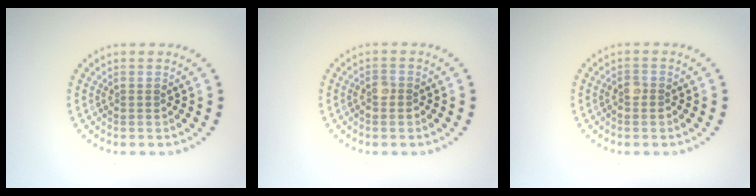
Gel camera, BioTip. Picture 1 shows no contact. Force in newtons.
{"total": 1.1, "press": 1.0, "slide": 0.5}
{"total": 1.0, "press": 0.9, "slide": 0.5}